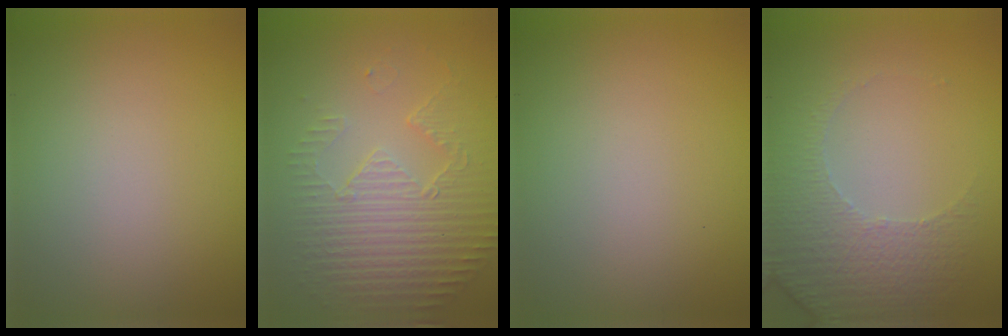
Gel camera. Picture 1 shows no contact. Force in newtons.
{"total": 5.6, "press": 3.5, "slide": 4.3}
{"total": 0.0}
{"total": 5.0, "press": 3.6, "slide": 3.5}